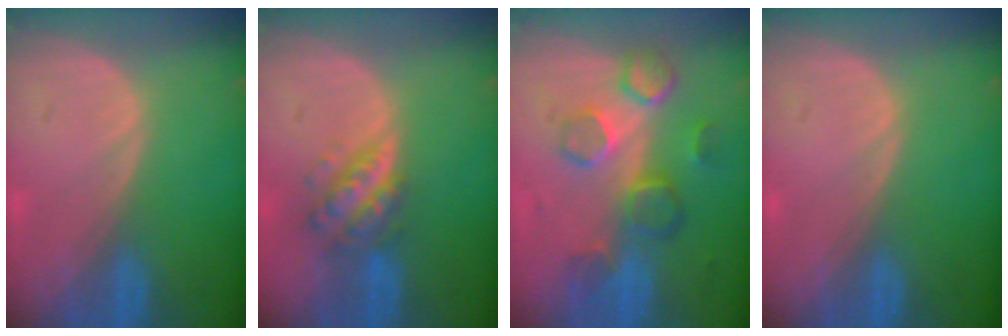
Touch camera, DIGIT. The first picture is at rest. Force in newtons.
{"total": 5.7, "press": 5.2, "slide": 2.3}
{"total": 8.4, "press": 7.7, "slide": 3.5}
{"total": 0.0}